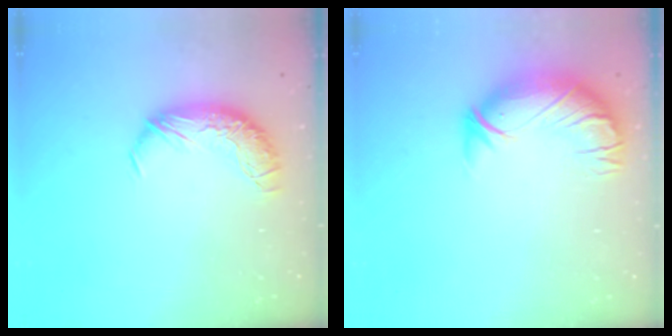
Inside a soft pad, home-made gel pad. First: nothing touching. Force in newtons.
{"total": 3.0, "press": 0.5, "slide": 2.9}